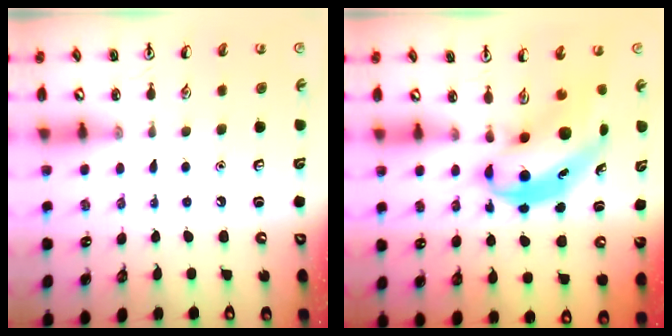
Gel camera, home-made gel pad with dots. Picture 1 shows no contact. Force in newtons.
{"total": 6.7, "press": 6.5, "slide": 1.6}